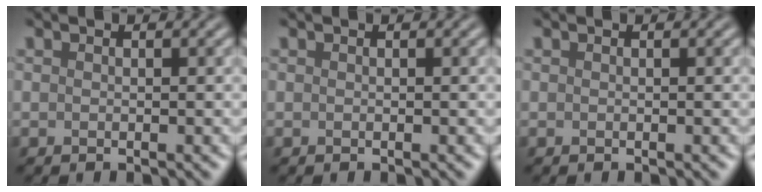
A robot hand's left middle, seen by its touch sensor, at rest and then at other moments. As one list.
[{"total": 0.0}, {"total": 0.0}]